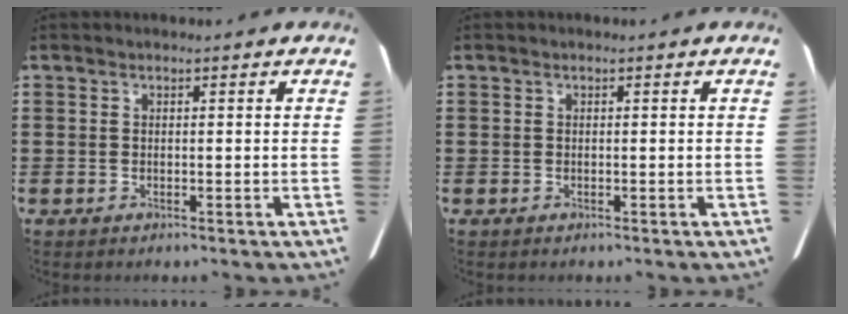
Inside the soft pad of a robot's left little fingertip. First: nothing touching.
{"total": 0.0}